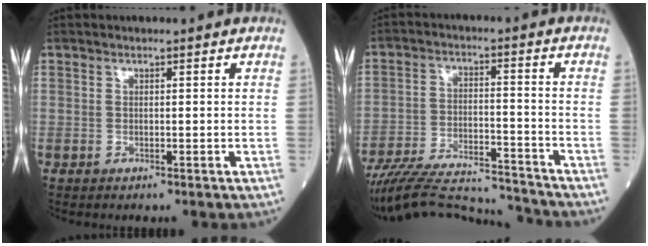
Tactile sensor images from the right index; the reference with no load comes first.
{"total": 16.2, "force": [-15.8, 1.4, 3.5], "torque": [-0.074, 0.007, -0.248]}